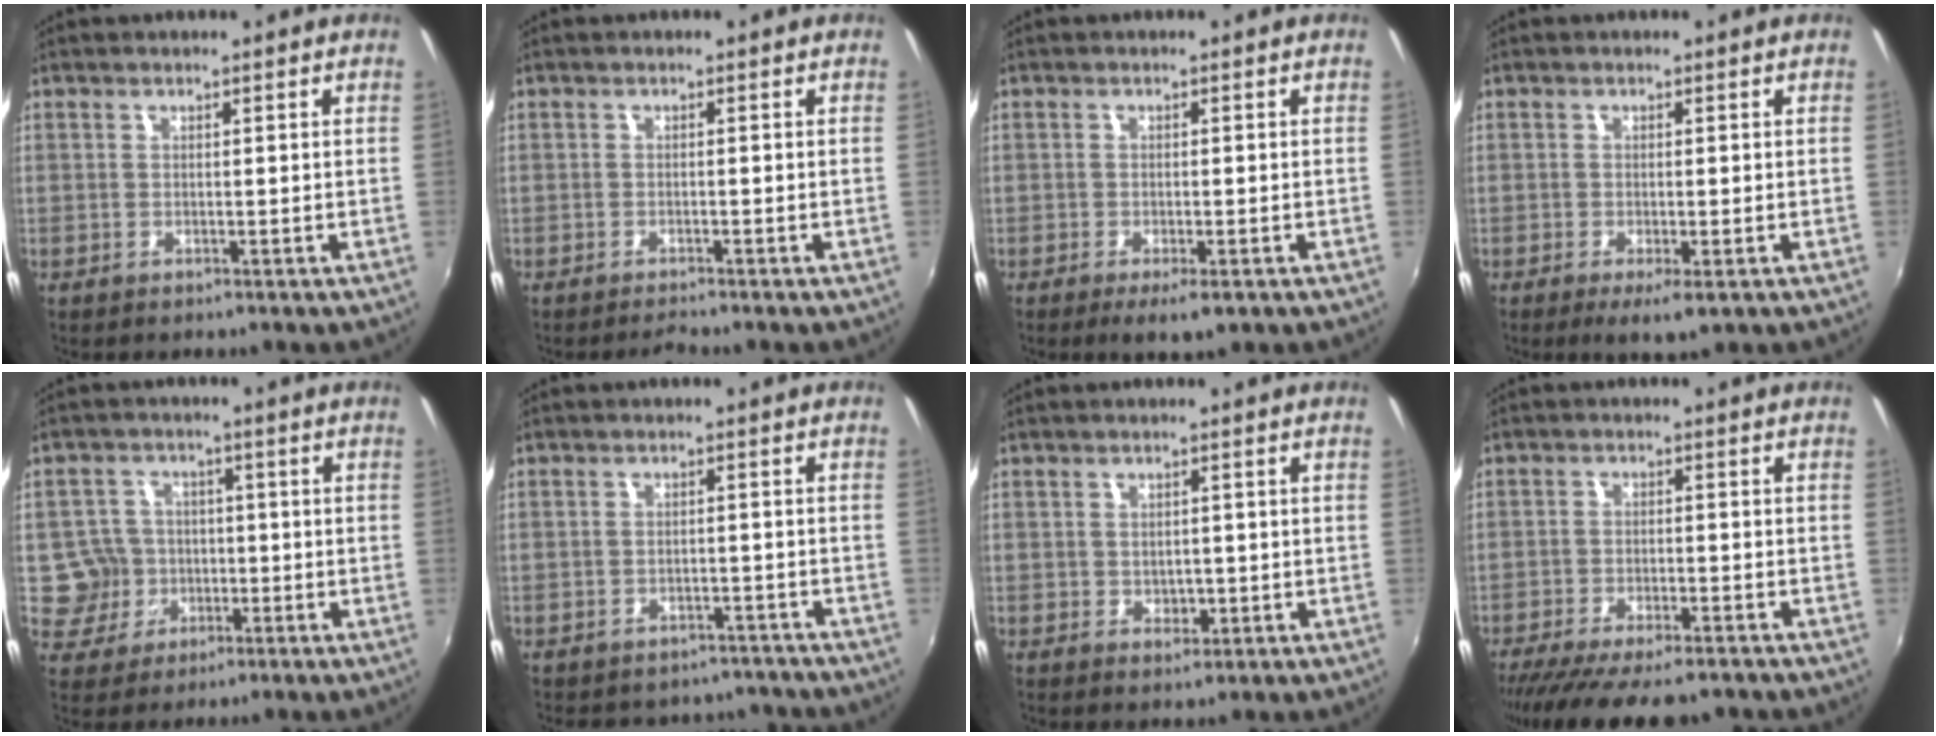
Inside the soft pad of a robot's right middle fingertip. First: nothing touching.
{"total": 1.2, "force": [-1.1, -0.2, 0.1], "torque": [-0.001, -0.007, -0.023]}
{"total": 3.6, "force": [-2.1, 1.0, 2.8], "torque": [-0.056, -0.016, -0.033]}
{"total": 3.3, "force": [-1.6, 0.6, 2.8], "torque": [-0.057, -0.015, -0.024]}
{"total": 6.7, "force": [-1.3, 6.5, 0.6], "torque": [-0.030, 0.011, -0.017]}
{"total": 9.7, "force": [-8.2, 4.5, 2.3], "torque": [-0.054, 0.004, -0.098]}
{"total": 2.3, "force": [-0.3, 1.9, 1.1], "torque": [-0.015, -0.002, -0.002]}
{"total": 14.0, "force": [-11.5, 3.4, 7.2], "torque": [-0.152, -0.044, -0.179]}